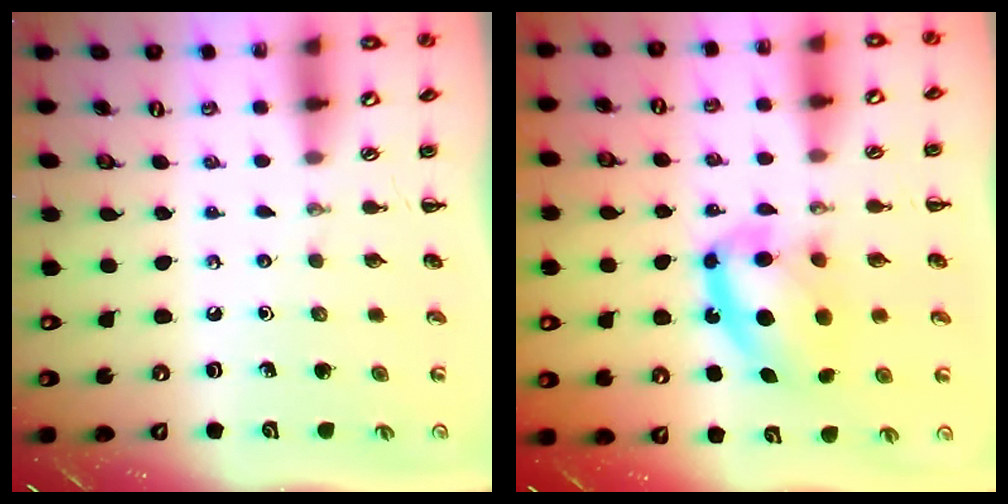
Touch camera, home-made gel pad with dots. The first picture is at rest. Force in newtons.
{"total": 10.7, "press": 10.4, "slide": 2.4}